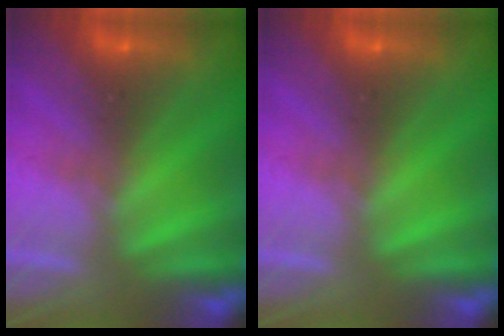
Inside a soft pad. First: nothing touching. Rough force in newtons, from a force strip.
{"total": 0.0}